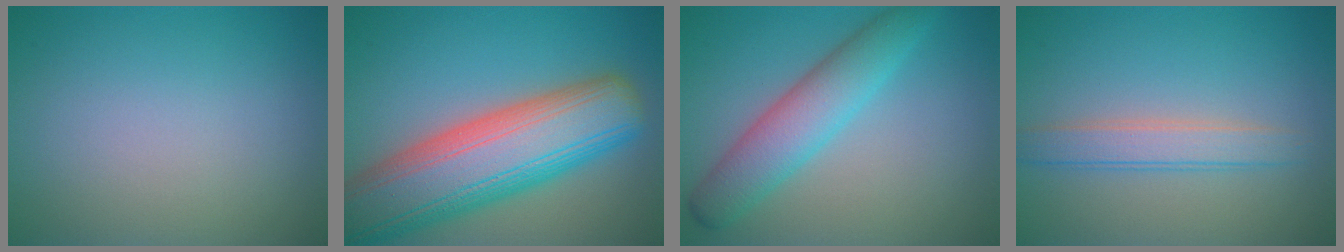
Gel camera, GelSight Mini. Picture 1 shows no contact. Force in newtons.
{"total": 12.9, "press": 12.9, "slide": 0.8}
{"total": 5.0, "press": 5.0, "slide": 0.1}
{"total": 2.7, "press": 2.7, "slide": 0.0}